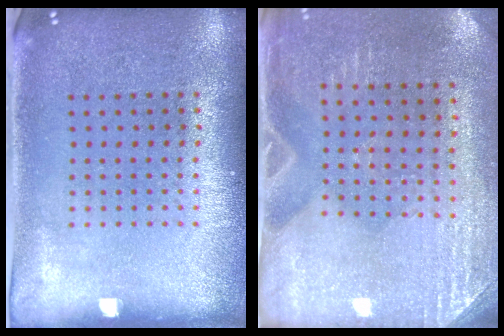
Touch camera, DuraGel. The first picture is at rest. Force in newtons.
{"total": 2.8, "press": 2.6, "slide": 1.2}